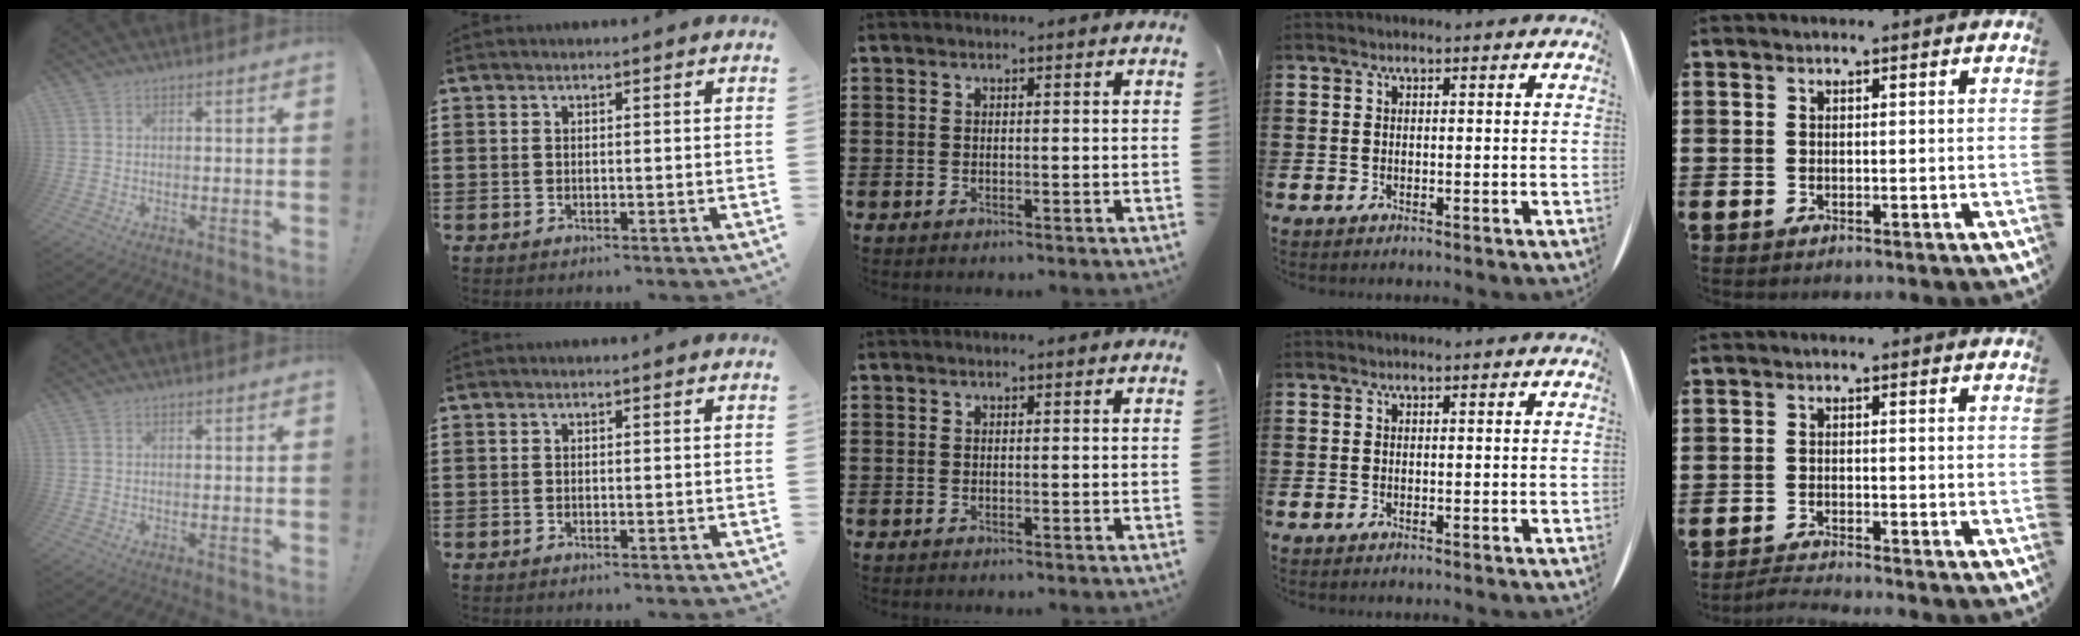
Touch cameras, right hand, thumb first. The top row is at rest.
{"little": {"total": 1.5, "force": [-1.5, -0.2, 0.4], "torque": [-0.007, 0.001, -0.029]}}